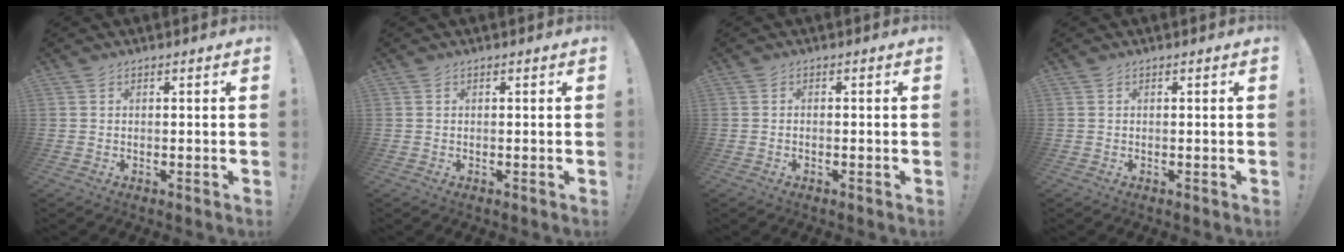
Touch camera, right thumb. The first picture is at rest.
{"total": 0.0}
{"total": 0.6, "force": [-0.4, 0.3, 0.3], "torque": [-0.004, 0.002, -0.006]}
{"total": 0.0}